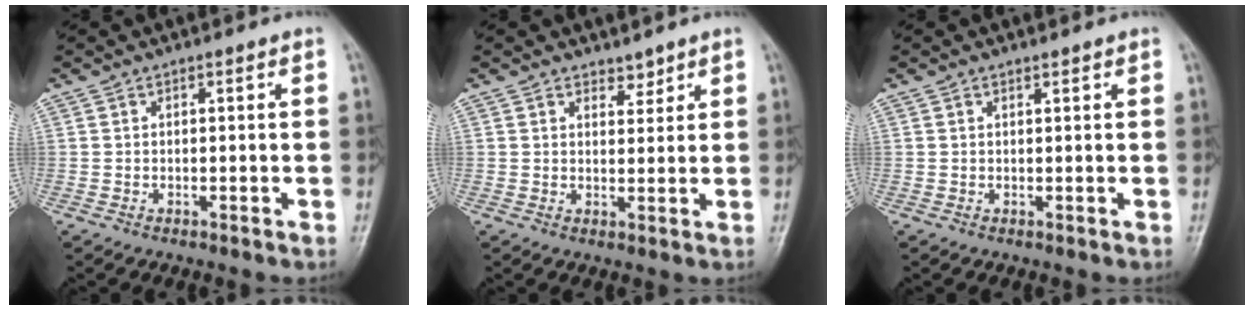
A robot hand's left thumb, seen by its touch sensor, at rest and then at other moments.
{"total": 2.5, "force": [2.0, 1.4, 0.5], "torque": [0.011, -0.014, 0.028]}
{"total": 0.5, "force": [0.4, 0.2, 0.2], "torque": [-0.007, -0.004, 0.007]}